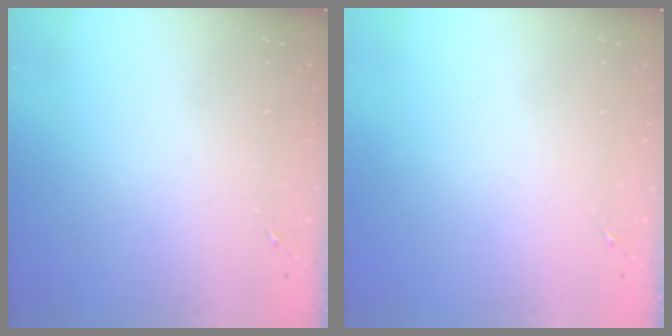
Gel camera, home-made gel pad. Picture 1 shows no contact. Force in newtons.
{"total": 0.0}